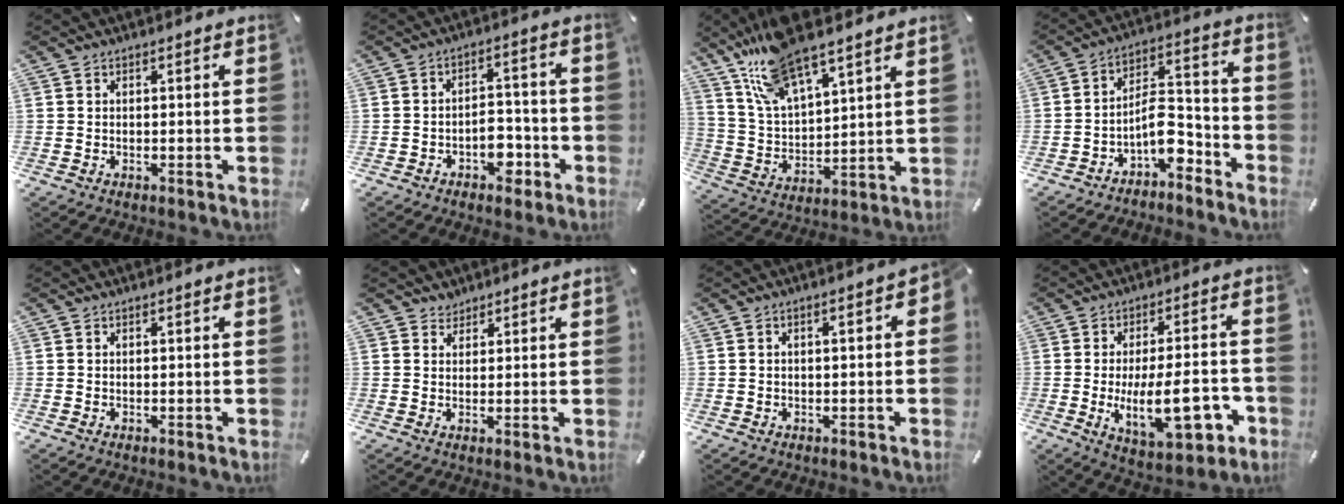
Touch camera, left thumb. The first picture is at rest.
{"total": 6.9, "force": [-3.3, 4.5, 4.0], "torque": [-0.050, 0.019, -0.055]}
{"total": 14.0, "force": [11.5, 3.9, 7.0], "torque": [-0.177, -0.061, 0.203]}
{"total": 9.7, "force": [-5.1, 5.4, 6.1], "torque": [-0.103, 0.017, -0.094]}
{"total": 0.0}
{"total": 1.9, "force": [1.5, 1.2, -0.1], "torque": [0.010, -0.002, 0.028]}
{"total": 2.9, "force": [-0.7, 1.1, 2.5], "torque": [-0.044, 0.010, -0.013]}
{"total": 18.4, "force": [-4.0, 7.3, 16.4], "torque": [-0.261, -0.010, -0.054]}